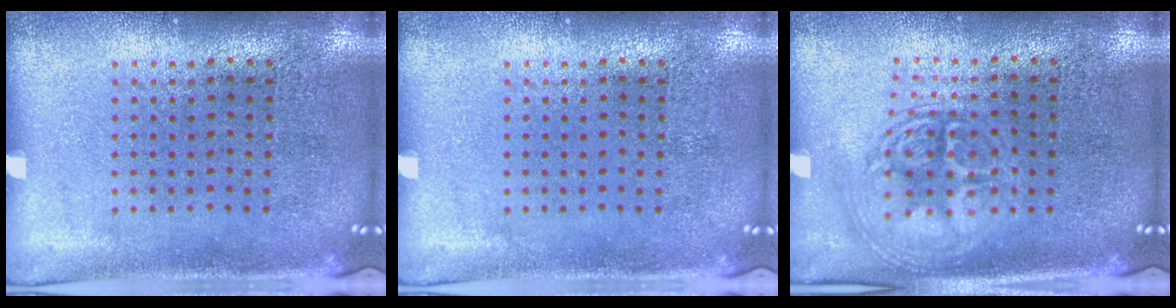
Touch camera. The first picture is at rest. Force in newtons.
{"total": 0.0}
{"total": 2.8, "press": 2.8, "slide": 0.4}